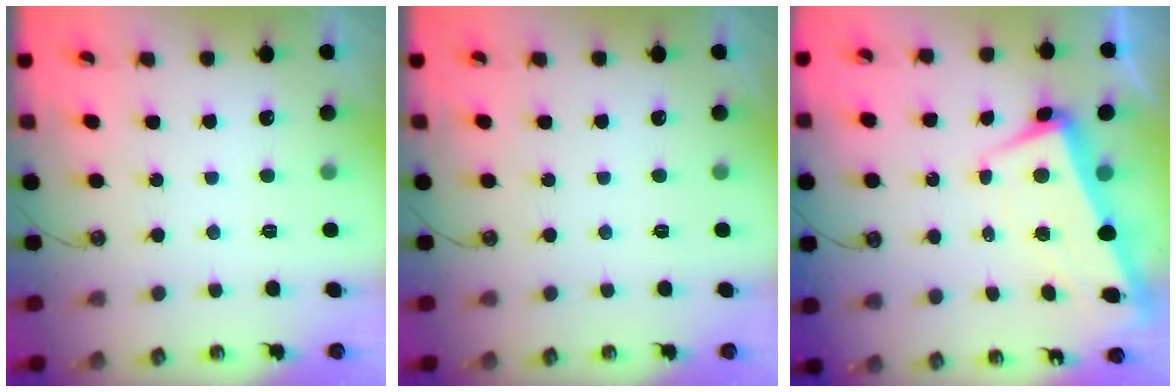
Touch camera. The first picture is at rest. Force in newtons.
{"total": 0.0}
{"total": 1.4, "press": 0.6, "slide": 1.3}